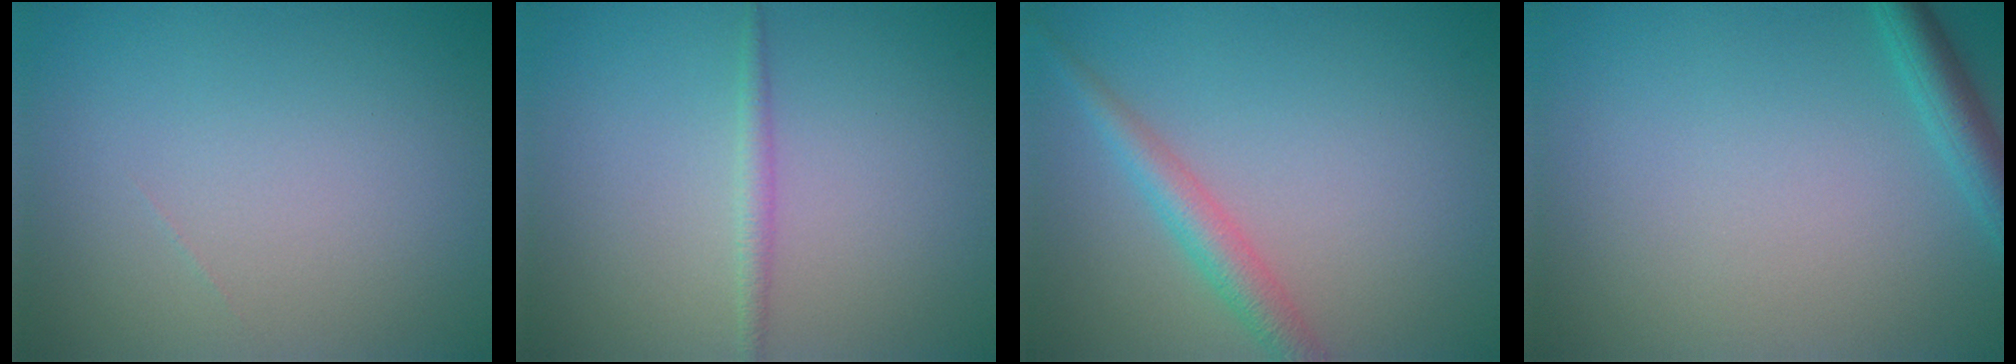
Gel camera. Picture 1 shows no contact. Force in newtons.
{"total": 1.2, "press": 1.2, "slide": 0.1}
{"total": 2.8, "press": 2.8, "slide": 0.1}
{"total": 2.5, "press": 2.5, "slide": 0.1}